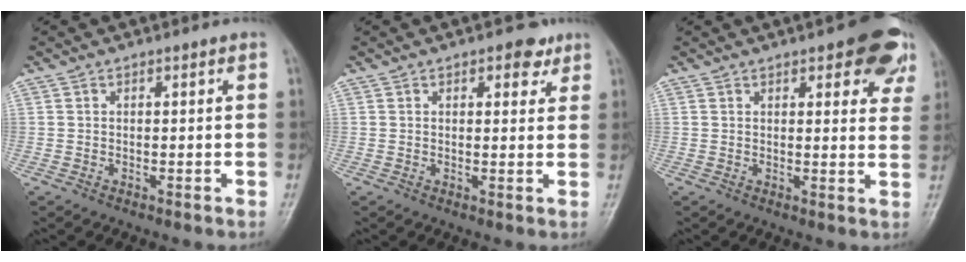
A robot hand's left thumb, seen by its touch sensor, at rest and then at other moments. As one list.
[{"total": 3.9, "force": [2.3, 2.2, 2.4], "torque": [-0.008, -0.007, 0.025]}, {"total": 10.9, "force": [6.0, 4.1, 8.1], "torque": [-0.057, -0.019, 0.067]}]